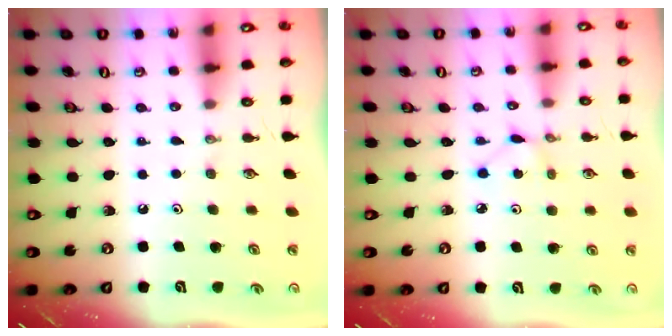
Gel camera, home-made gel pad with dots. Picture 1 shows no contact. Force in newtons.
{"total": 1.9, "press": 1.9, "slide": 0.2}